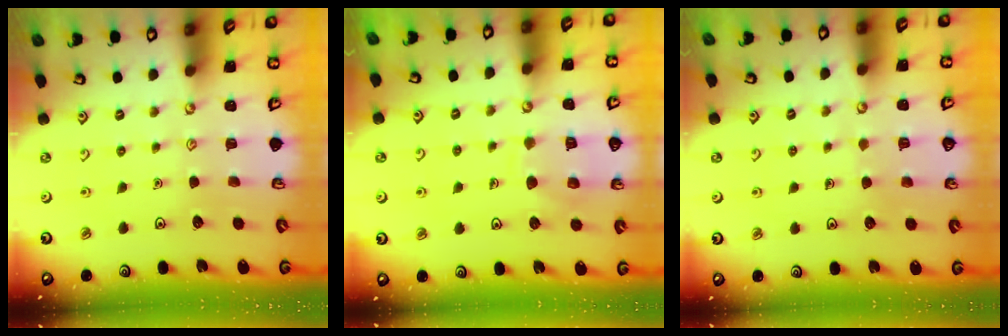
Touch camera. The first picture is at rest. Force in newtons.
{"total": 9.1, "press": 9.0, "slide": 0.9}
{"total": 3.7, "press": 3.7, "slide": 0.2}